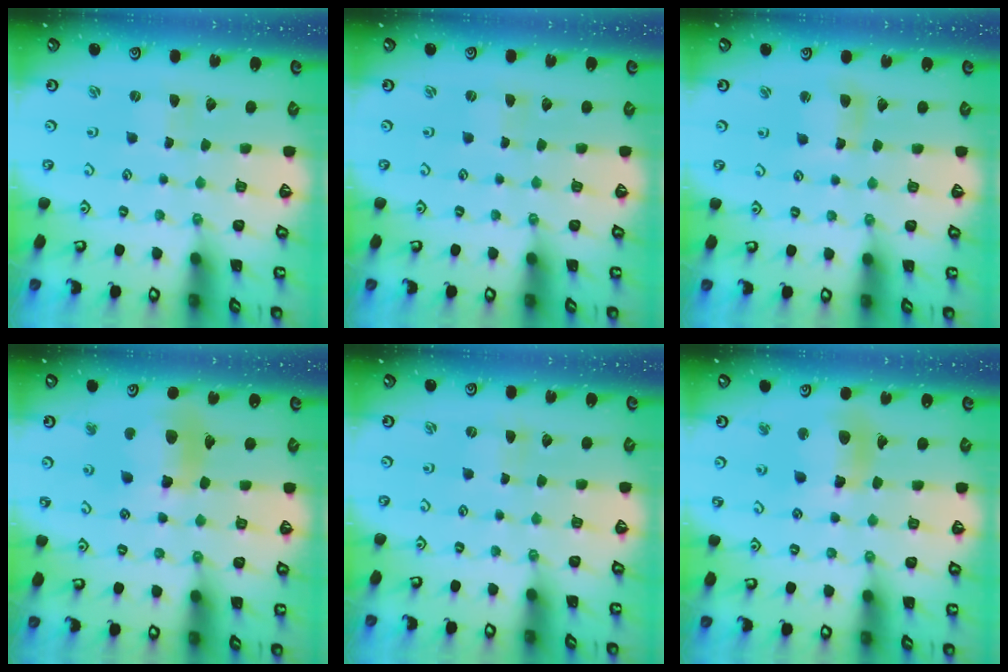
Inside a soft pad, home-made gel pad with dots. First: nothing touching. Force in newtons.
{"total": 0.0}
{"total": 5.1, "press": 5.1, "slide": 0.7}
{"total": 13.1, "press": 13.0, "slide": 1.5}
{"total": 0.0}
{"total": 12.3, "press": 12.0, "slide": 2.6}